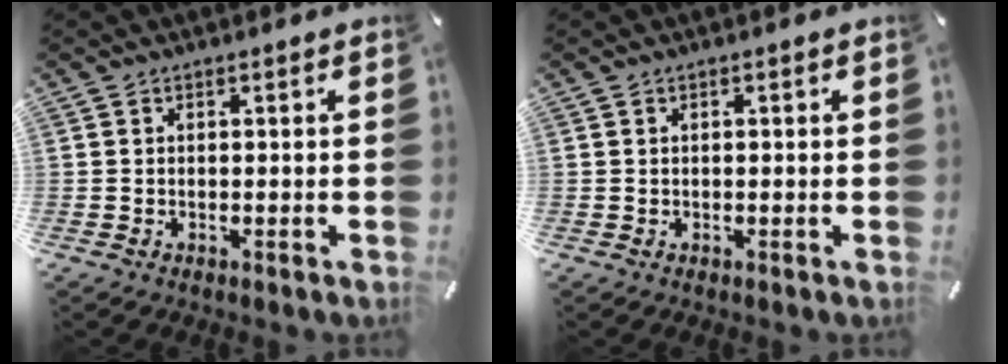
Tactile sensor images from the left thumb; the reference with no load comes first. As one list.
[{"total": 0.0}]